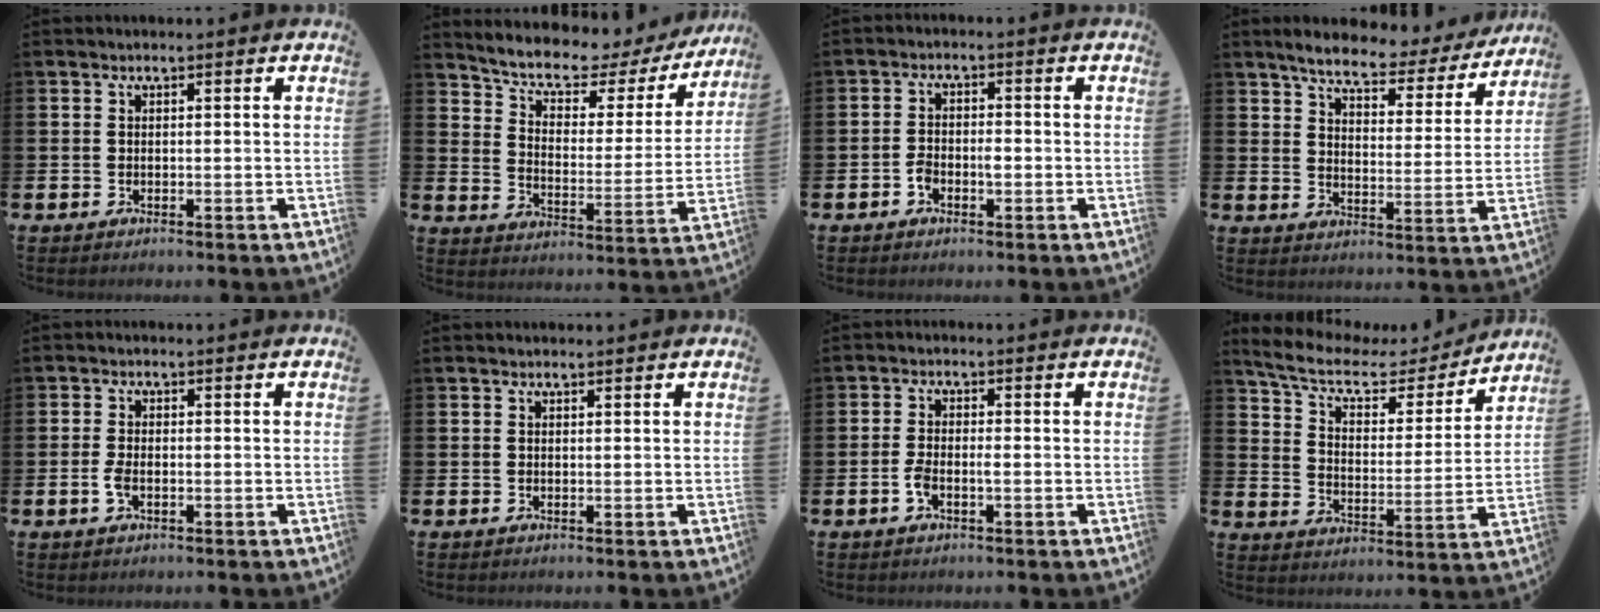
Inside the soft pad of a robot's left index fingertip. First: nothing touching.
{"total": 6.7, "force": [5.7, 2.4, 2.5], "torque": [-0.086, -0.040, 0.093]}
{"total": 2.2, "force": [-0.9, 1.2, 1.7], "torque": [-0.030, 0.005, -0.018]}
{"total": 6.7, "force": [6.0, 1.5, 2.5], "torque": [-0.066, -0.041, 0.097]}
{"total": 2.2, "force": [-0.7, 1.1, 1.8], "torque": [-0.033, 0.001, -0.012]}
{"total": 0.6, "force": [0.5, 0.2, 0.1], "torque": [0.005, -0.002, 0.008]}
{"total": 2.2, "force": [-0.9, 0.8, 1.9], "torque": [-0.034, 0.002, -0.016]}
{"total": 7.9, "force": [6.2, 3.2, 3.6], "torque": [-0.099, -0.038, 0.101]}